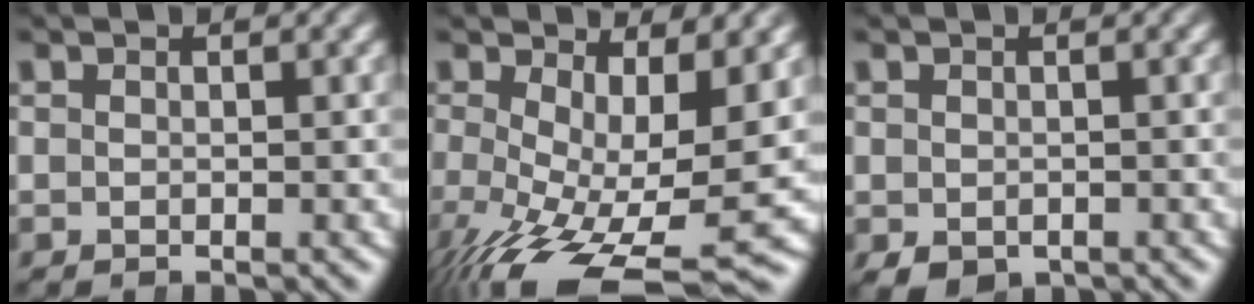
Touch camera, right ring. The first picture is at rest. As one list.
[{"total": 9.5, "force": [-3.9, 4.5, 7.4], "torque": [-0.143, -0.068, -0.027]}, {"total": 2.4, "force": [-1.7, 1.4, 1.0], "torque": [-0.021, -0.020, -0.013]}]